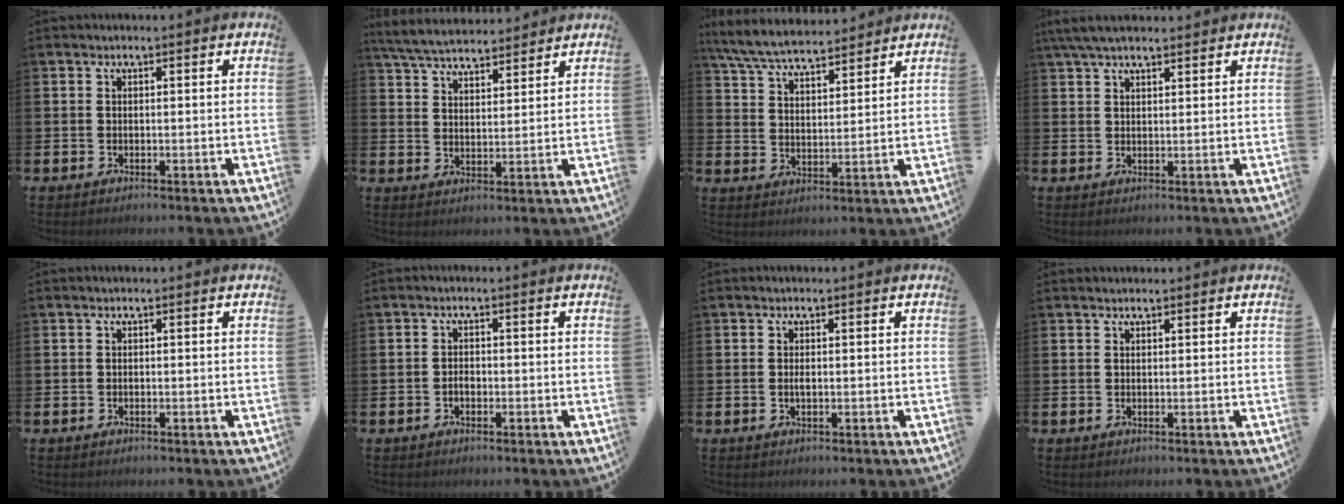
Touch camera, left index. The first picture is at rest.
{"total": 5.9, "force": [5.8, 1.0, 1.1], "torque": [-0.046, -0.024, 0.106]}
{"total": 7.0, "force": [6.7, 1.0, 1.7], "torque": [-0.063, -0.031, 0.123]}
{"total": 7.1, "force": [6.8, 1.1, 1.7], "torque": [-0.063, -0.028, 0.126]}
{"total": 0.0}
{"total": 1.4, "force": [-0.5, 0.9, 0.9], "torque": [-0.015, 0.001, -0.010]}
{"total": 0.8, "force": [0.0, 0.3, 0.8], "torque": [-0.013, -0.001, -0.001]}
{"total": 0.7, "force": [0.7, 0.1, 0.0], "torque": [0.008, -0.003, 0.012]}